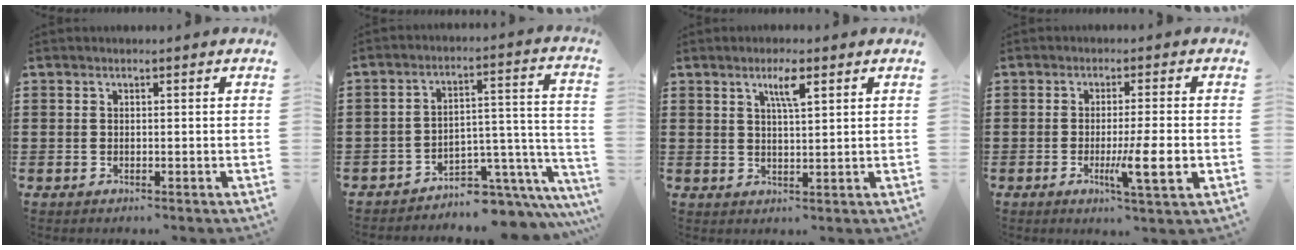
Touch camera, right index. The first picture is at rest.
{"total": 5.4, "force": [-4.6, 1.8, 2.1], "torque": [-0.036, 0.000, -0.090]}
{"total": 4.0, "force": [2.2, 0.6, 3.2], "torque": [-0.060, 0.002, 0.035]}
{"total": 7.5, "force": [-1.8, 0.6, 7.3], "torque": [-0.122, -0.015, -0.028]}